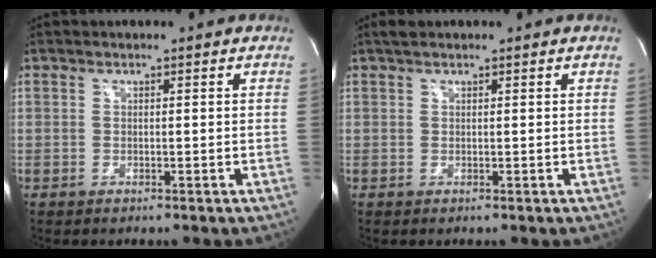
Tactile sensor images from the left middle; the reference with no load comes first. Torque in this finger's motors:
{"motor_torque": [0.07, -0.01, -0.04, 0.01]}